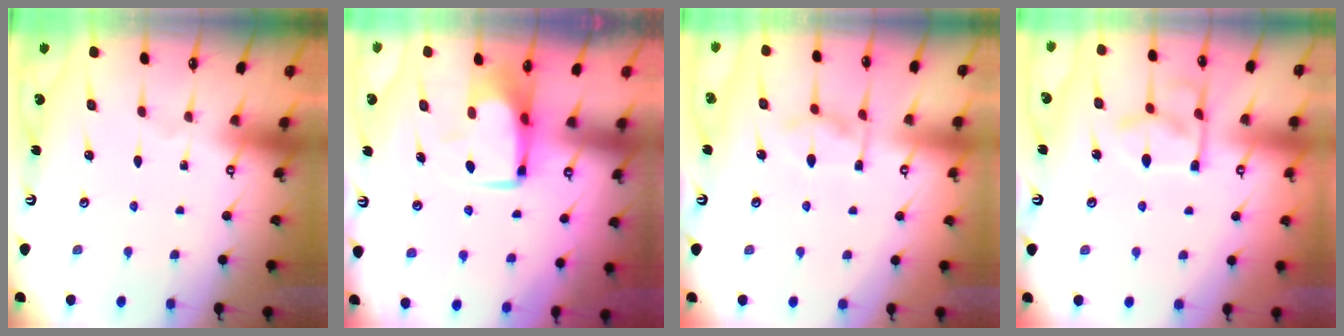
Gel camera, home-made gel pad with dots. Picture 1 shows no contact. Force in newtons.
{"total": 0.6, "press": 0.4, "slide": 0.4}
{"total": 7.7, "press": 7.6, "slide": 1.2}
{"total": 8.3, "press": 8.2, "slide": 1.3}